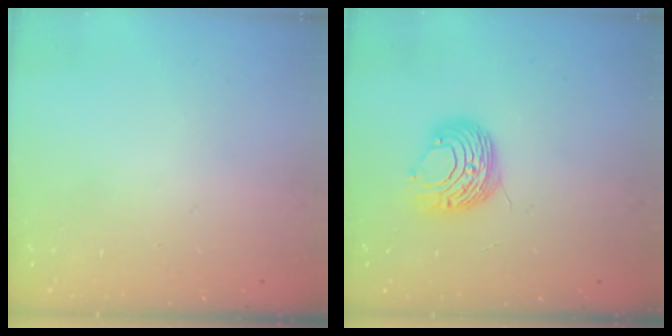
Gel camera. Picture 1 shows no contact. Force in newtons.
{"total": 9.7, "press": 9.7, "slide": 0.6}